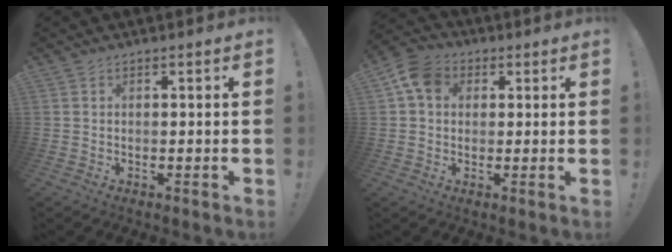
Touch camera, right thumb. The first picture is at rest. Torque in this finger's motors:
{"motor_torque": [0.06, 0.07, 0.20, -0.12, 0.04]}